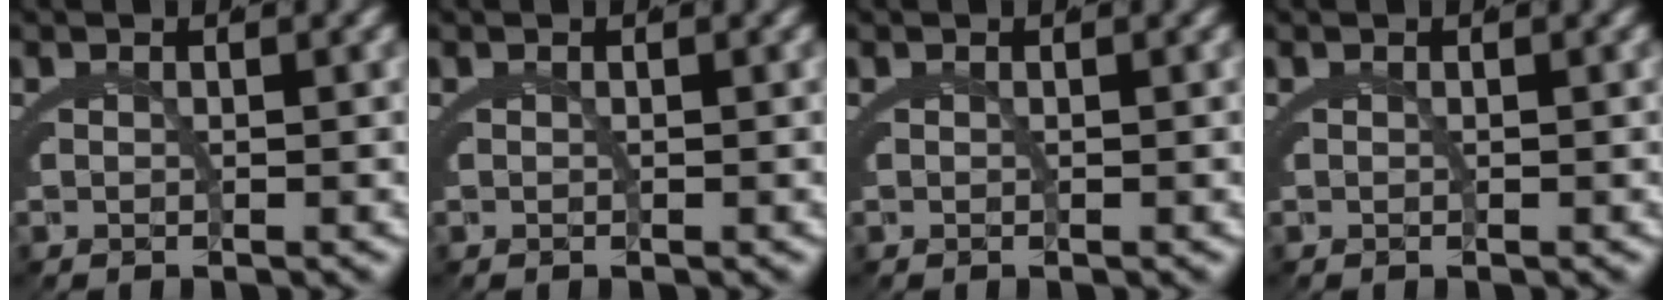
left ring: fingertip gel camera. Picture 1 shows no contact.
{"total": 0.0}
{"total": 0.0}
{"total": 0.0}